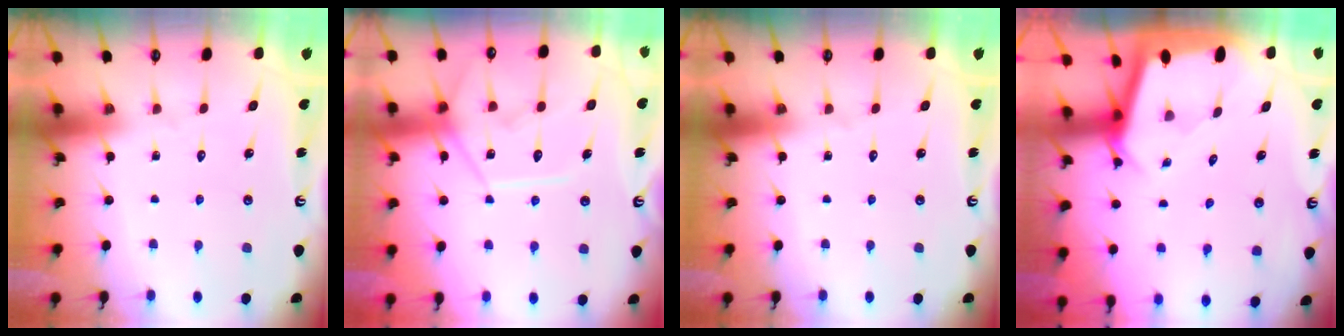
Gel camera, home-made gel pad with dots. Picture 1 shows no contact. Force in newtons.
{"total": 14.7, "press": 14.6, "slide": 1.4}
{"total": 0.0}
{"total": 2.2, "press": 2.2, "slide": 0.1}